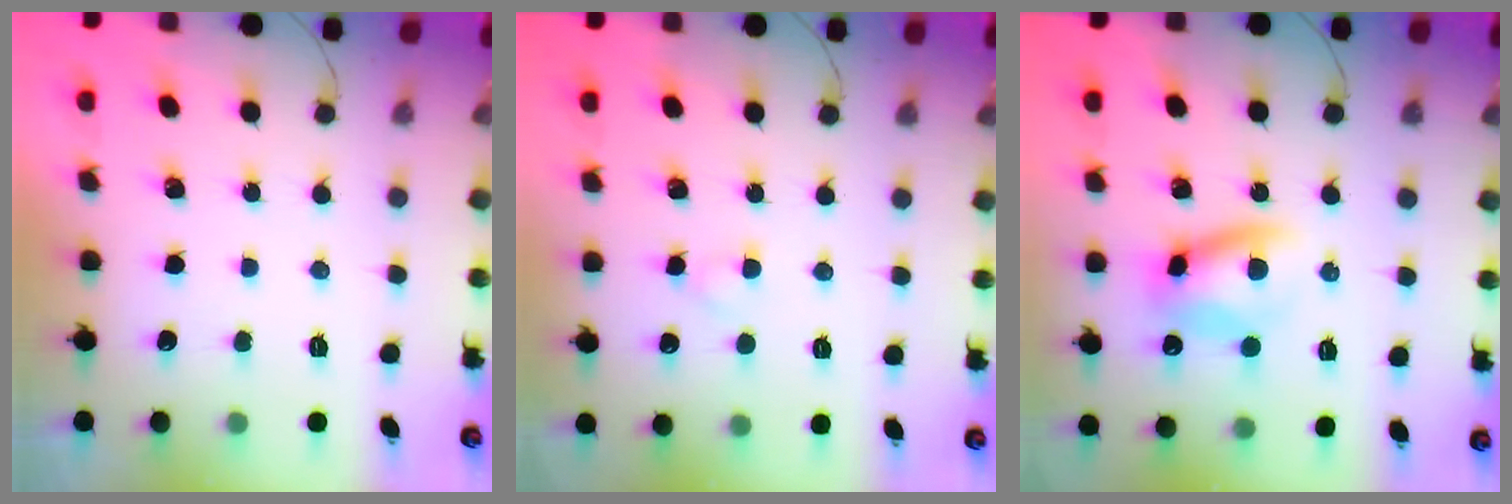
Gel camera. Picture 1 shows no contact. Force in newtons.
{"total": 1.8, "press": 1.6, "slide": 0.8}
{"total": 10.2, "press": 10.0, "slide": 1.9}